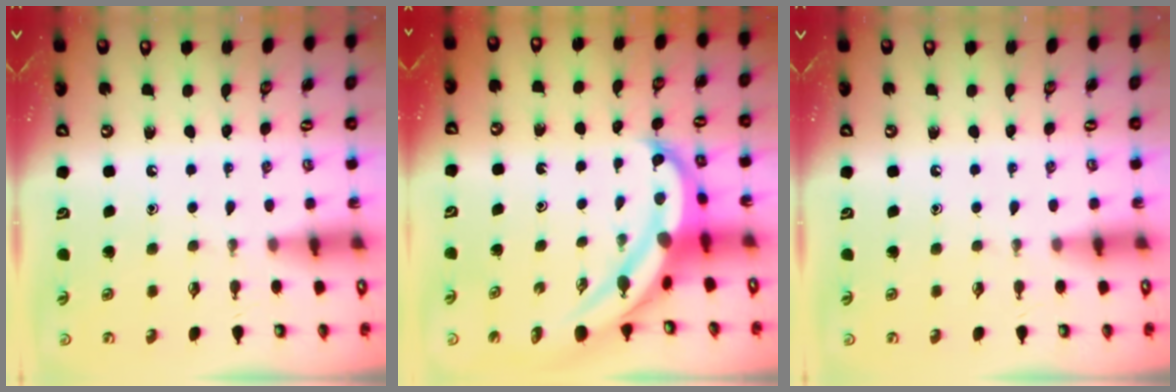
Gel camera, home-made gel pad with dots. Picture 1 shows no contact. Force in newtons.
{"total": 7.0, "press": 7.0, "slide": 0.9}
{"total": 0.0}